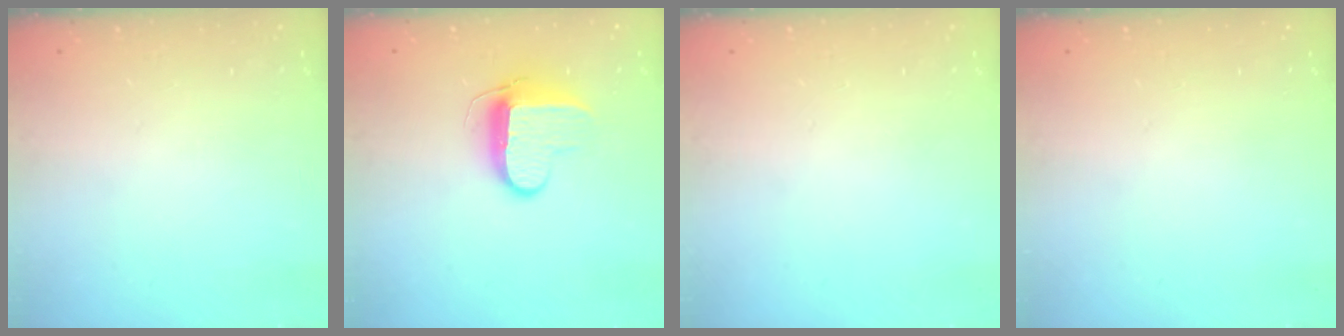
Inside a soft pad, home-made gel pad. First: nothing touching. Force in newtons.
{"total": 9.9, "press": 9.8, "slide": 0.5}
{"total": 0.0}
{"total": 0.0}